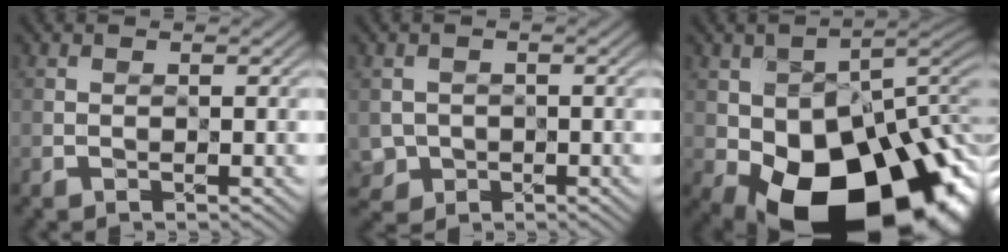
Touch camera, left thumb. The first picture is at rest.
{"total": 1.8, "force": [-0.5, 1.7, -0.5], "torque": [0.004, -0.010, -0.012]}
{"total": 19.8, "force": [-7.1, 12.4, 13.7], "torque": [-0.195, -0.050, -0.092]}